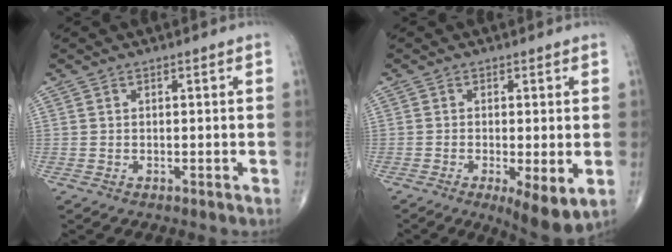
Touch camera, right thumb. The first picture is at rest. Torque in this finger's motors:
{"motor_torque": [0.11, 0.20, 0.01, 0.08, 0.02]}